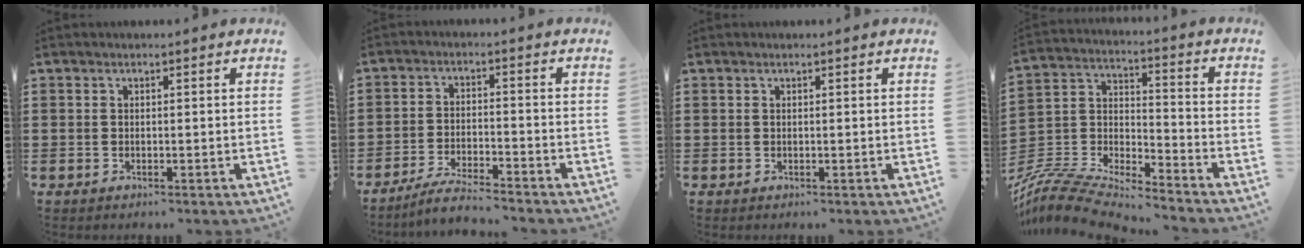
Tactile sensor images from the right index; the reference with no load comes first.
{"total": 4.7, "force": [-4.4, -0.2, 1.6], "torque": [-0.043, -0.009, -0.088]}
{"total": 0.0}
{"total": 8.7, "force": [-8.3, 0.9, 2.5], "torque": [-0.066, -0.005, -0.171]}